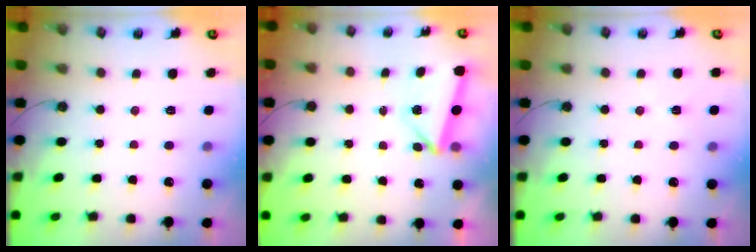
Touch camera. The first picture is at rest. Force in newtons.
{"total": 3.6, "press": 3.4, "slide": 1.4}
{"total": 2.9, "press": 2.7, "slide": 0.9}